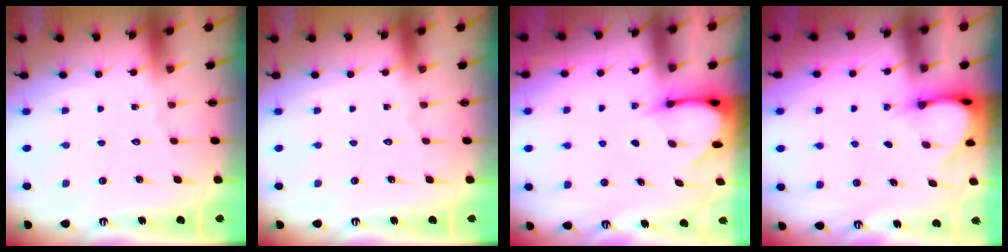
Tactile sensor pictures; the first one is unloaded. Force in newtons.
{"total": 0.0}
{"total": 3.5, "press": 3.5, "slide": 0.3}
{"total": 3.7, "press": 3.7, "slide": 0.4}